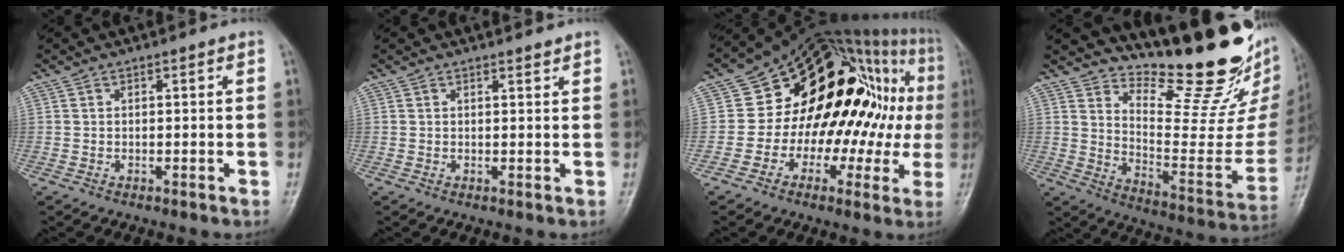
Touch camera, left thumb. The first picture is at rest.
{"total": 0.9, "force": [0.9, 0.1, 0.2], "torque": [-0.003, -0.009, 0.013]}
{"total": 26.1, "force": [1.7, 15.9, 20.7], "torque": [-0.227, 0.048, 0.024]}
{"total": 23.2, "force": [18.1, 6.9, 12.8], "torque": [-0.146, -0.141, 0.261]}